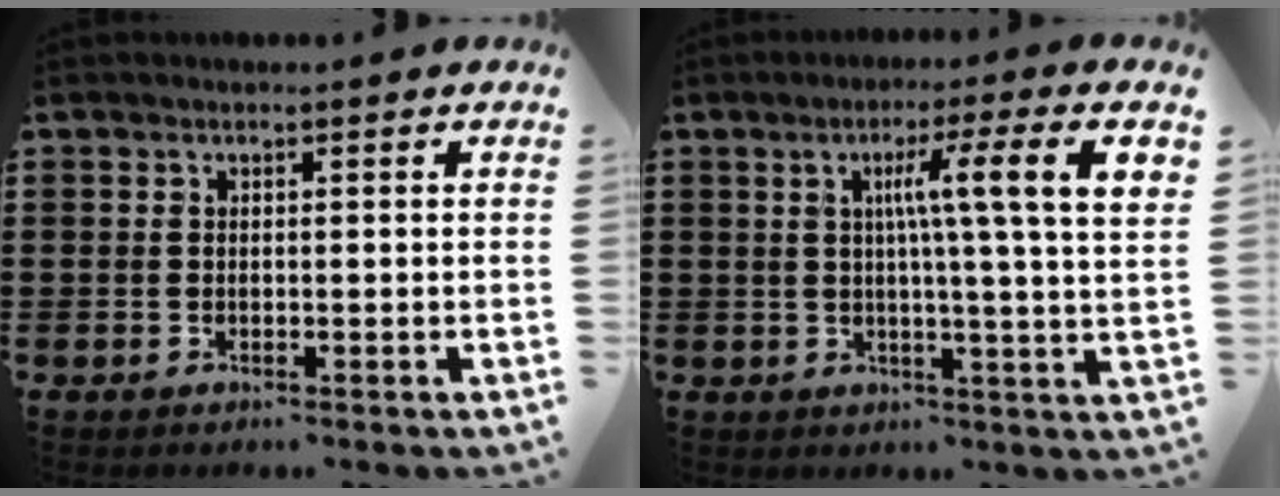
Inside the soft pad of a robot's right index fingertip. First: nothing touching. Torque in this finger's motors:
{"motor_torque": [1.42, 0.70, 0.64, 0.15]}